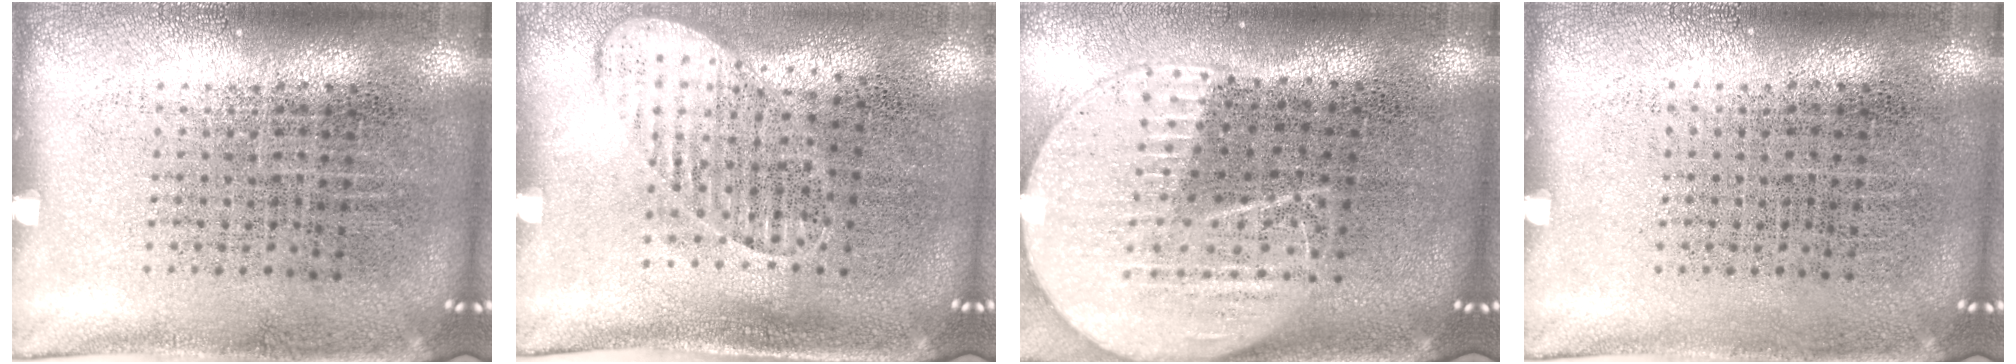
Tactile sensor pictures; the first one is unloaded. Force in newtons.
{"total": 1.3, "press": 1.1, "slide": 0.7}
{"total": 2.1, "press": 1.9, "slide": 1.0}
{"total": 0.0}